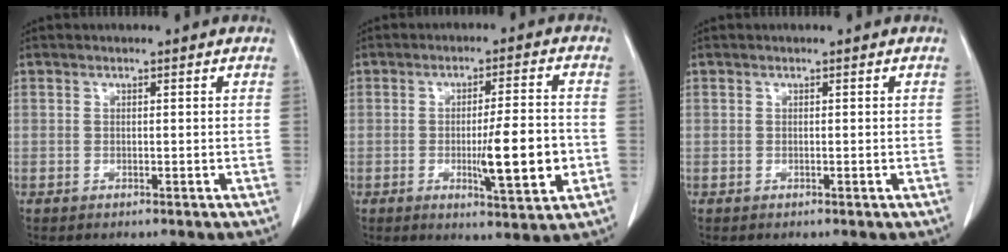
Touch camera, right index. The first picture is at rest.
{"total": 9.6, "force": [-2.1, 1.0, 9.3], "torque": [-0.135, -0.008, -0.030]}
{"total": 0.0}